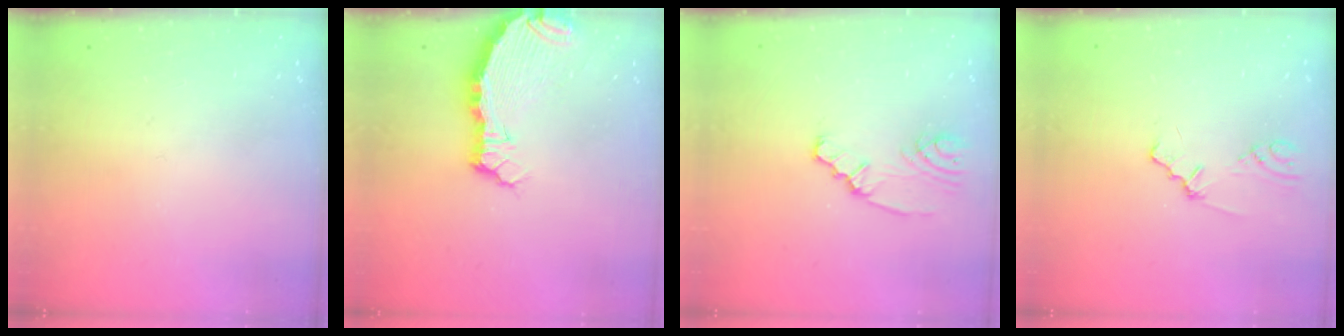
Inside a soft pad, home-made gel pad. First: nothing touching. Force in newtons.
{"total": 5.1, "press": 5.1, "slide": 0.5}
{"total": 2.5, "press": 2.5, "slide": 0.3}
{"total": 0.9, "press": 0.9, "slide": 0.2}